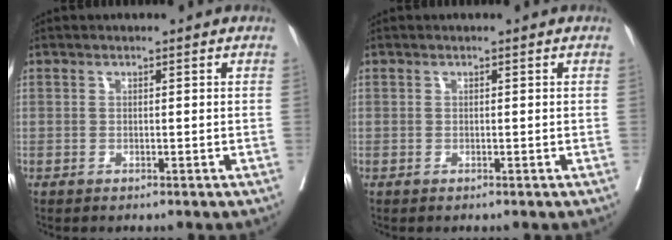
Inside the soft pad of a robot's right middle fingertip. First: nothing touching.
{"total": 0.0}